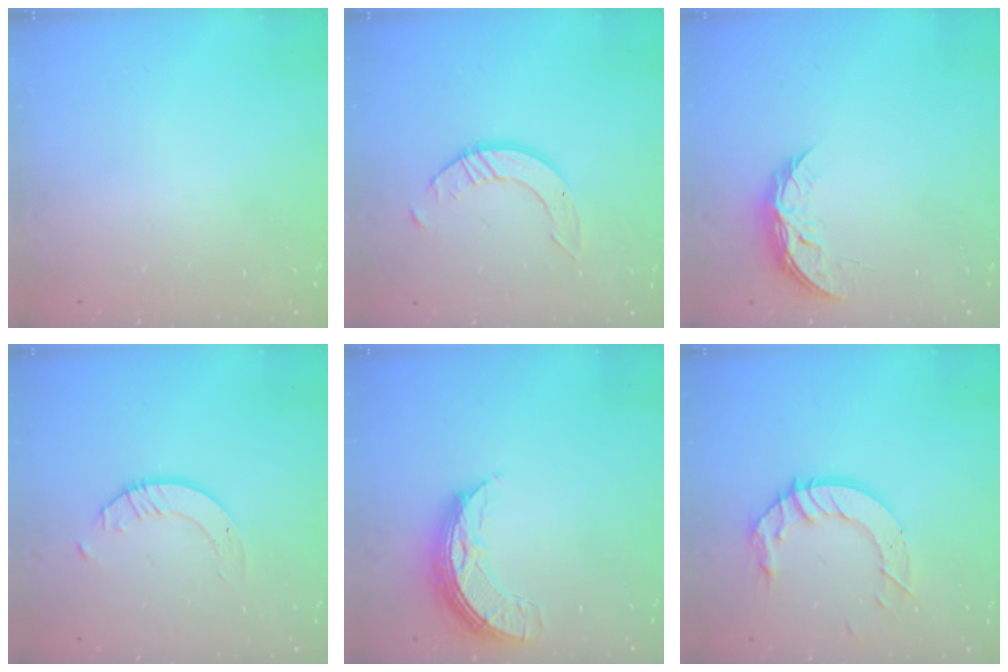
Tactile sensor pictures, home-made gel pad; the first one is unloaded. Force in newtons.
{"total": 5.0, "press": 5.0, "slide": 0.4}
{"total": 5.4, "press": 5.4, "slide": 0.5}
{"total": 2.3, "press": 2.3, "slide": 0.2}
{"total": 7.9, "press": 7.8, "slide": 0.8}
{"total": 10.6, "press": 10.5, "slide": 1.0}